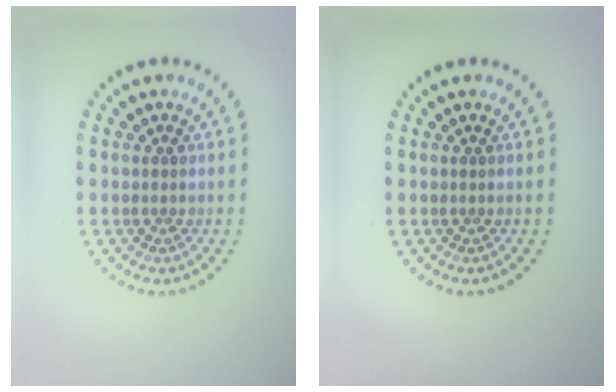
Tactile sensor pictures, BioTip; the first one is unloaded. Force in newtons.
{"total": 0.0}